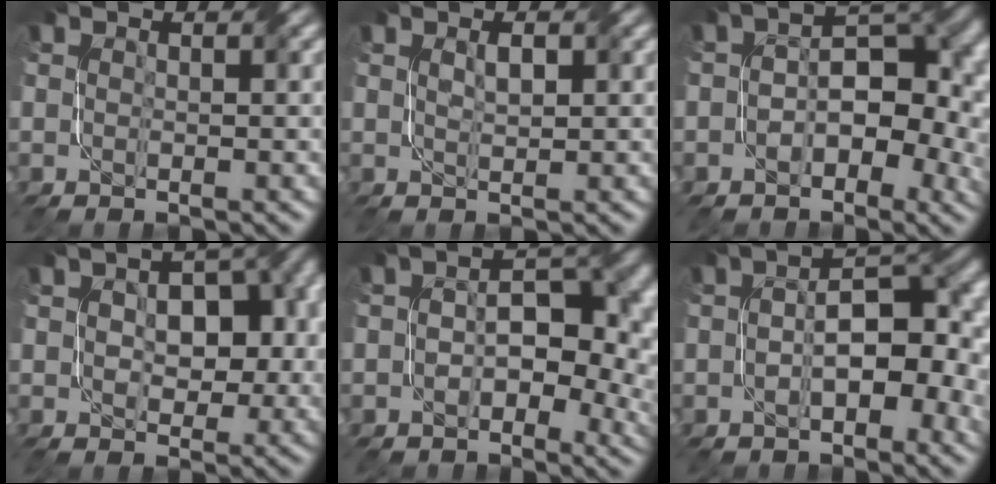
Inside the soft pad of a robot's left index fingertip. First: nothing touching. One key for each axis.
{"total": 0.7, "fx": 0.5, "fy": -0.2, "fz": 0.4, "tx": -0.012, "ty": 0.003, "tz": 0.014}
{"total": 7.5, "fx": -1.4, "fy": 4.3, "fz": 6.0, "tx": -0.068, "ty": 0.011, "tz": -0.028}
{"total": 6.0, "fx": 0.0, "fy": 3.8, "fz": 4.7, "tx": -0.059, "ty": 0.009, "tz": 0.002}
{"total": 7.4, "fx": -0.9, "fy": 4.3, "fz": 6.0, "tx": -0.071, "ty": 0.006, "tz": -0.019}
{"total": 6.9, "fx": -0.8, "fy": 3.0, "fz": 6.1, "tx": -0.090, "ty": 0.012, "tz": -0.017}